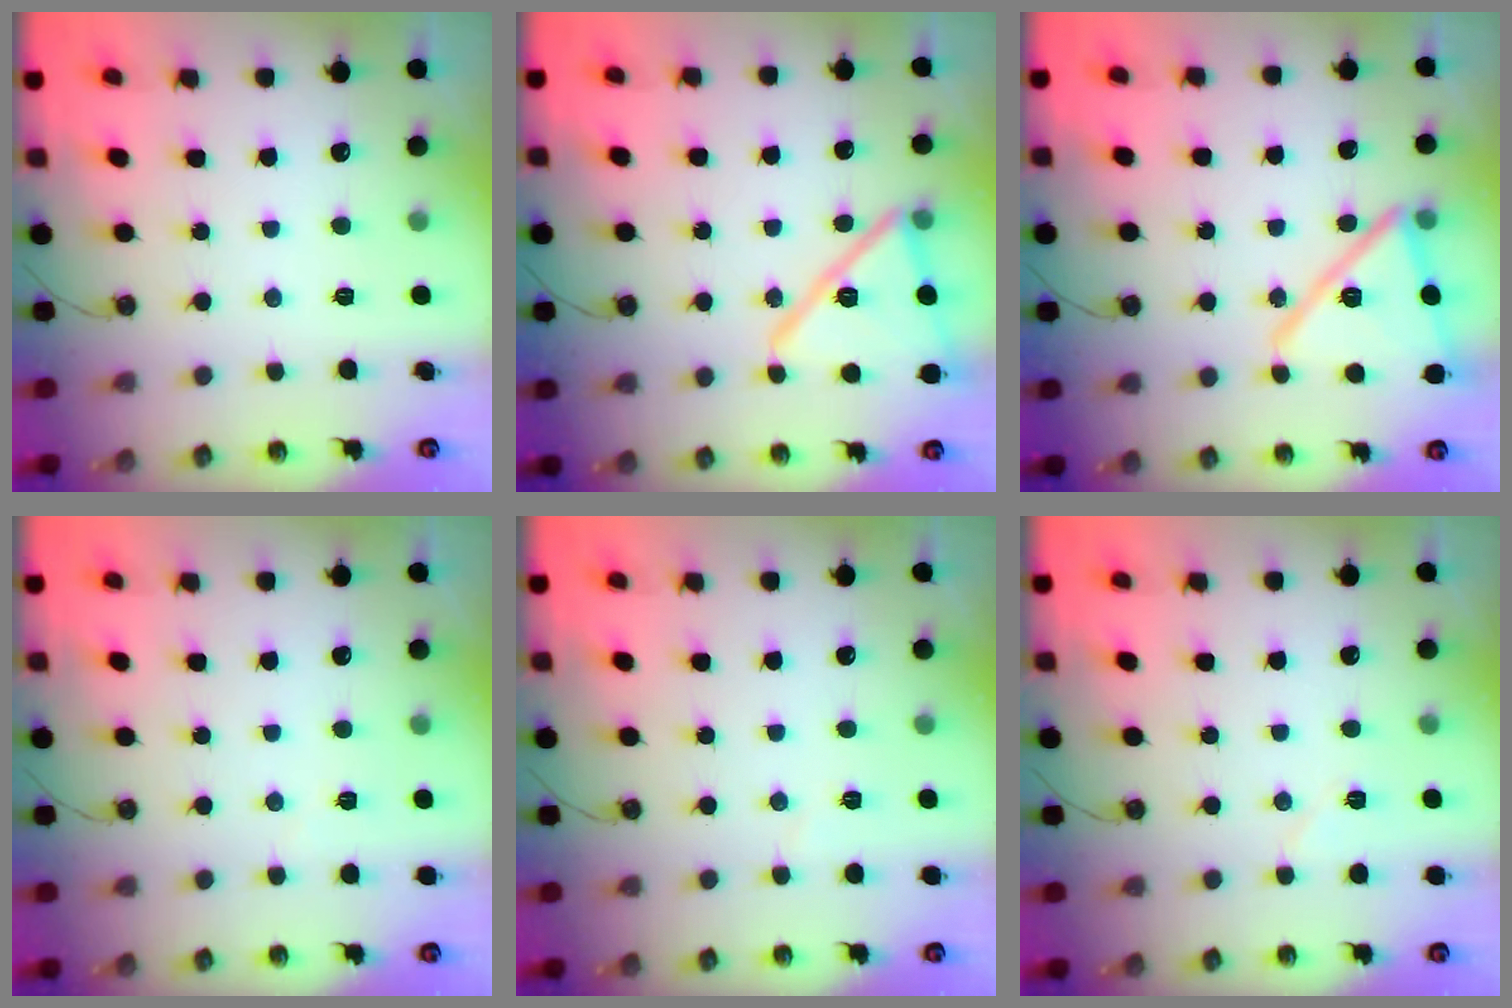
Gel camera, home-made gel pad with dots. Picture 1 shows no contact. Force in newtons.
{"total": 17.7, "press": 17.7, "slide": 0.7}
{"total": 17.0, "press": 17.0, "slide": 1.3}
{"total": 2.2, "press": 2.2, "slide": 0.7}
{"total": 2.3, "press": 1.7, "slide": 1.6}
{"total": 5.1, "press": 4.4, "slide": 2.6}